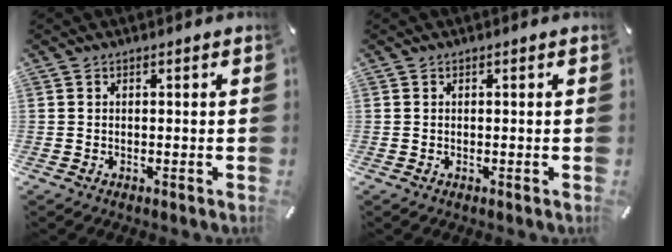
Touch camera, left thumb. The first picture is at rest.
{"total": 0.0}